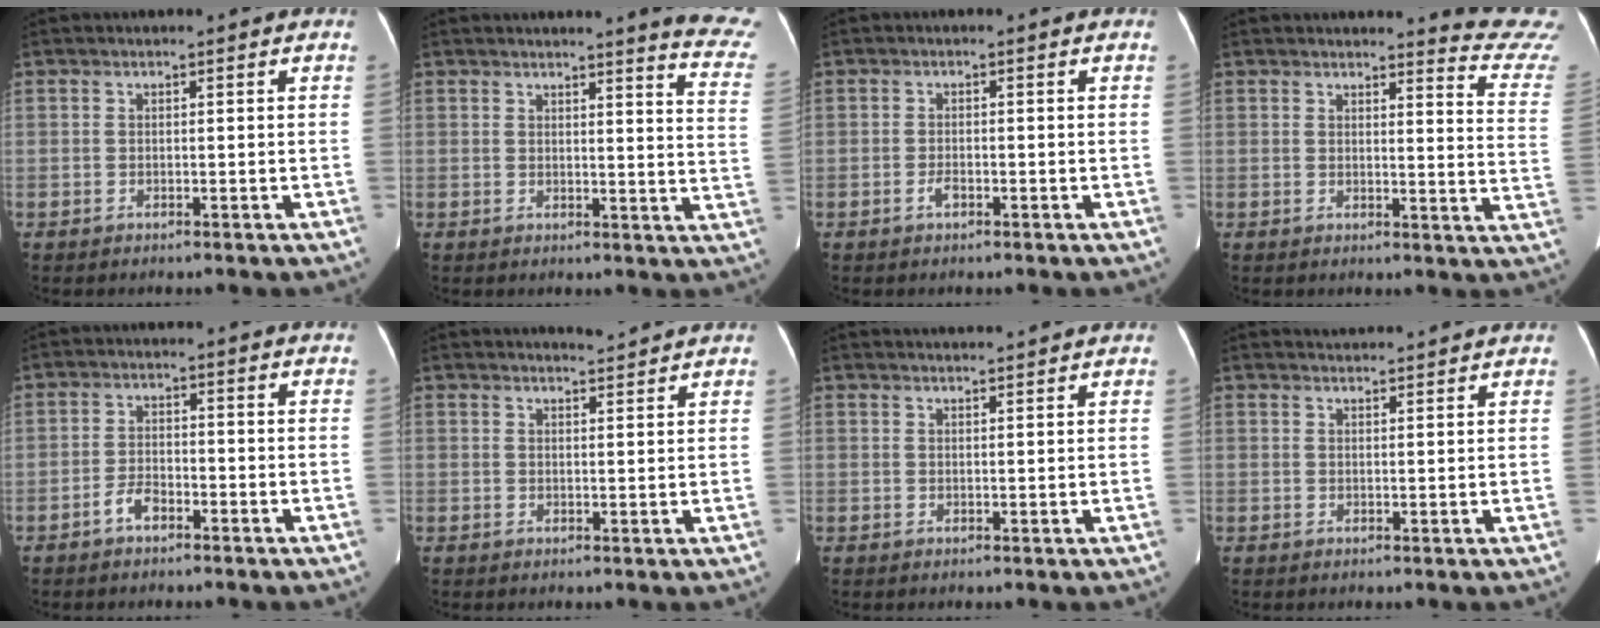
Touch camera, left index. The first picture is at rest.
{"total": 11.0, "force": [10.2, -0.4, 4.2], "torque": [-0.031, -0.087, 0.082]}
{"total": 1.3, "force": [-0.8, 0.5, 0.9], "torque": [-0.021, 0.000, -0.013]}
{"total": 10.9, "force": [10.8, -1.1, 0.8], "torque": [0.000, -0.123, 0.091]}
{"total": 3.0, "force": [-2.1, 1.2, 1.8], "torque": [-0.036, 0.003, -0.040]}
{"total": 2.6, "force": [2.5, -0.5, 0.1], "torque": [-0.009, -0.004, 0.040]}
{"total": 4.2, "force": [4.1, -0.4, 1.0], "torque": [-0.016, 0.018, 0.052]}
{"total": 4.3, "force": [4.3, -0.1, 0.6], "torque": [-0.015, 0.022, 0.056]}